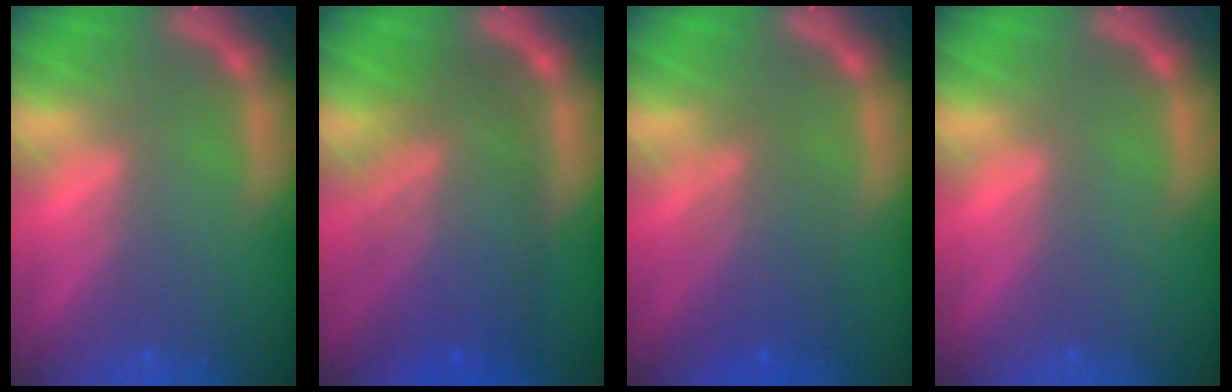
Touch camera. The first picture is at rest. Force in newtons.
{"total": 9.1}
{"total": 4.6}
{"total": 0.0}